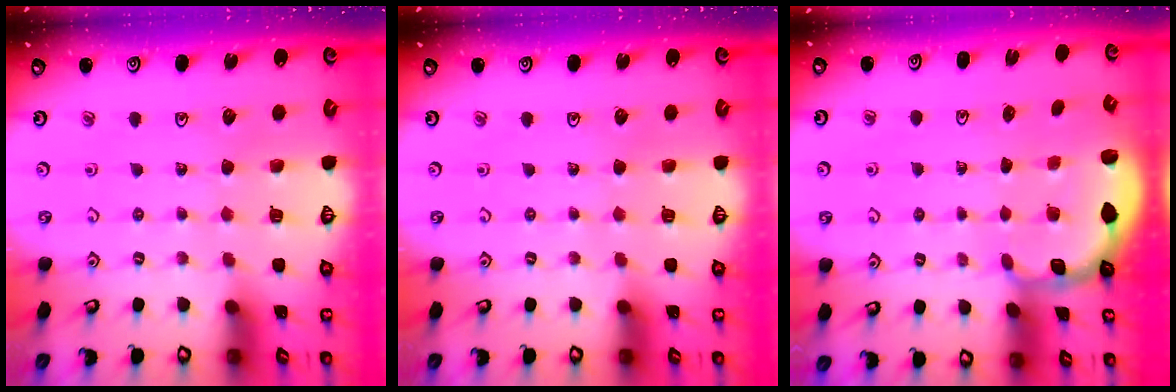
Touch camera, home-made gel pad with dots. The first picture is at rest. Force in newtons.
{"total": 0.0}
{"total": 2.3, "press": 2.2, "slide": 0.6}